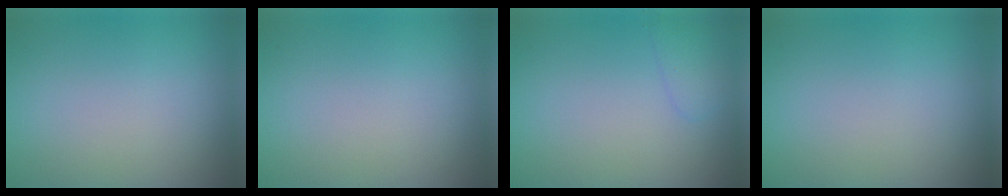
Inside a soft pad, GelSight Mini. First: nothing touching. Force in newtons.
{"total": 0.0}
{"total": 1.3, "press": 1.3, "slide": 0.1}
{"total": 0.0}